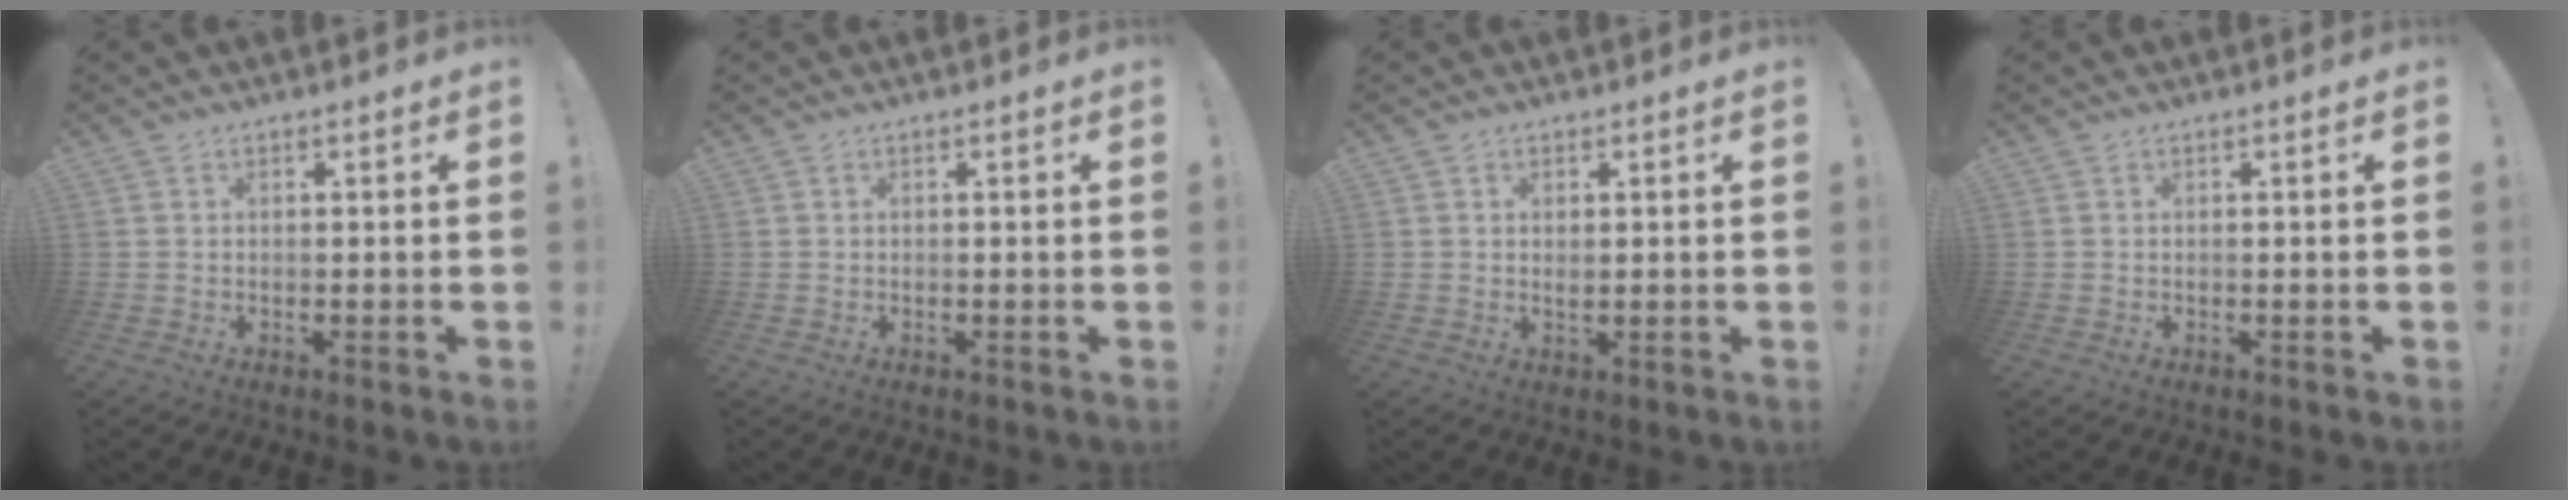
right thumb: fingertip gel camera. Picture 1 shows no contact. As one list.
[{"total": 0.0}, {"total": 1.1, "force": [0.4, 0.5, 0.9], "torque": [-0.011, -0.003, 0.006]}, {"total": 0.0}]